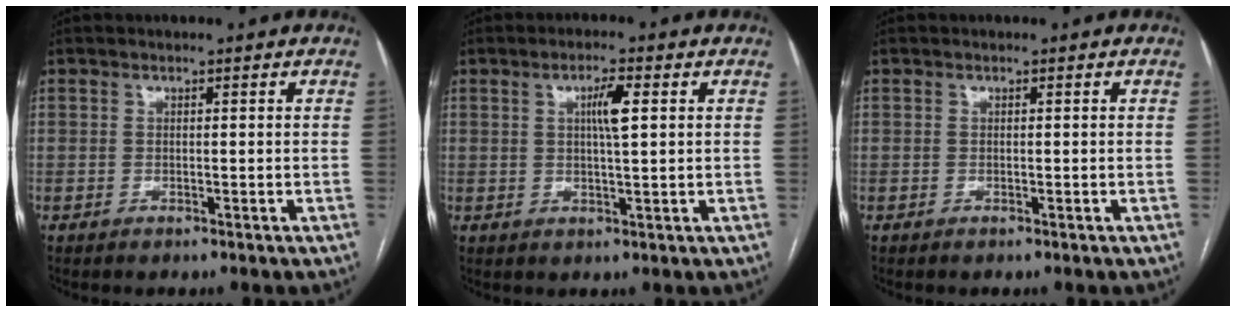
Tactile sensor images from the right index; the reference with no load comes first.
{"total": 3.9, "force": [1.0, 0.3, 3.8], "torque": [-0.066, 0.002, 0.017]}
{"total": 0.0}